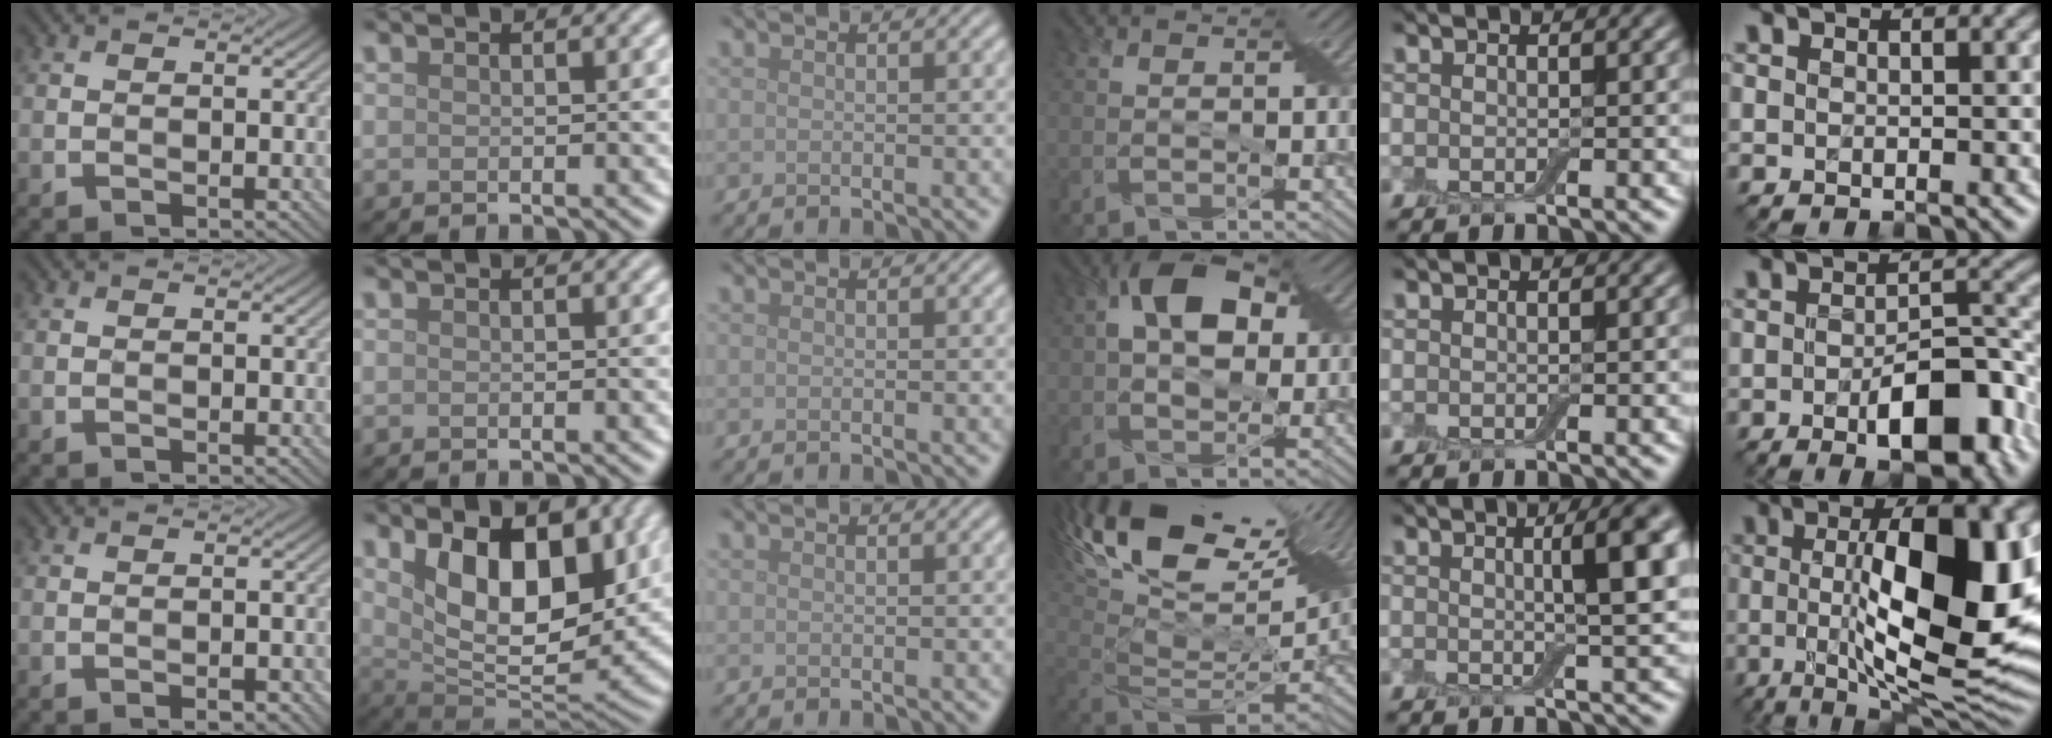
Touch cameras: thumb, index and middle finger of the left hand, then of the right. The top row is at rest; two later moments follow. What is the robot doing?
{"motion": "wrap", "object": "adhesive wrap"}